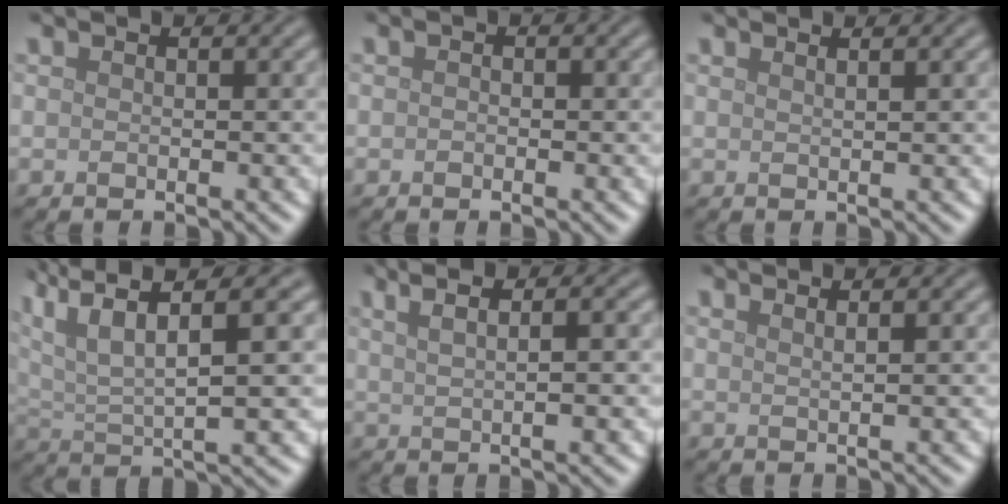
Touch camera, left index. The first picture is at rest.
{"total": 0.5, "force": [-0.1, 0.4, 0.3], "torque": [-0.004, -0.002, -0.003]}
{"total": 1.6, "force": [1.1, 0.7, 1.0], "torque": [0.002, 0.003, -0.002]}
{"total": 10.1, "force": [5.1, 3.2, 8.1], "torque": [-0.166, 0.020, 0.092]}
{"total": 6.1, "force": [2.7, 2.6, 4.9], "torque": [-0.056, 0.027, 0.019]}
{"total": 1.9, "force": [1.2, 0.8, 1.2], "torque": [0.003, 0.001, -0.005]}